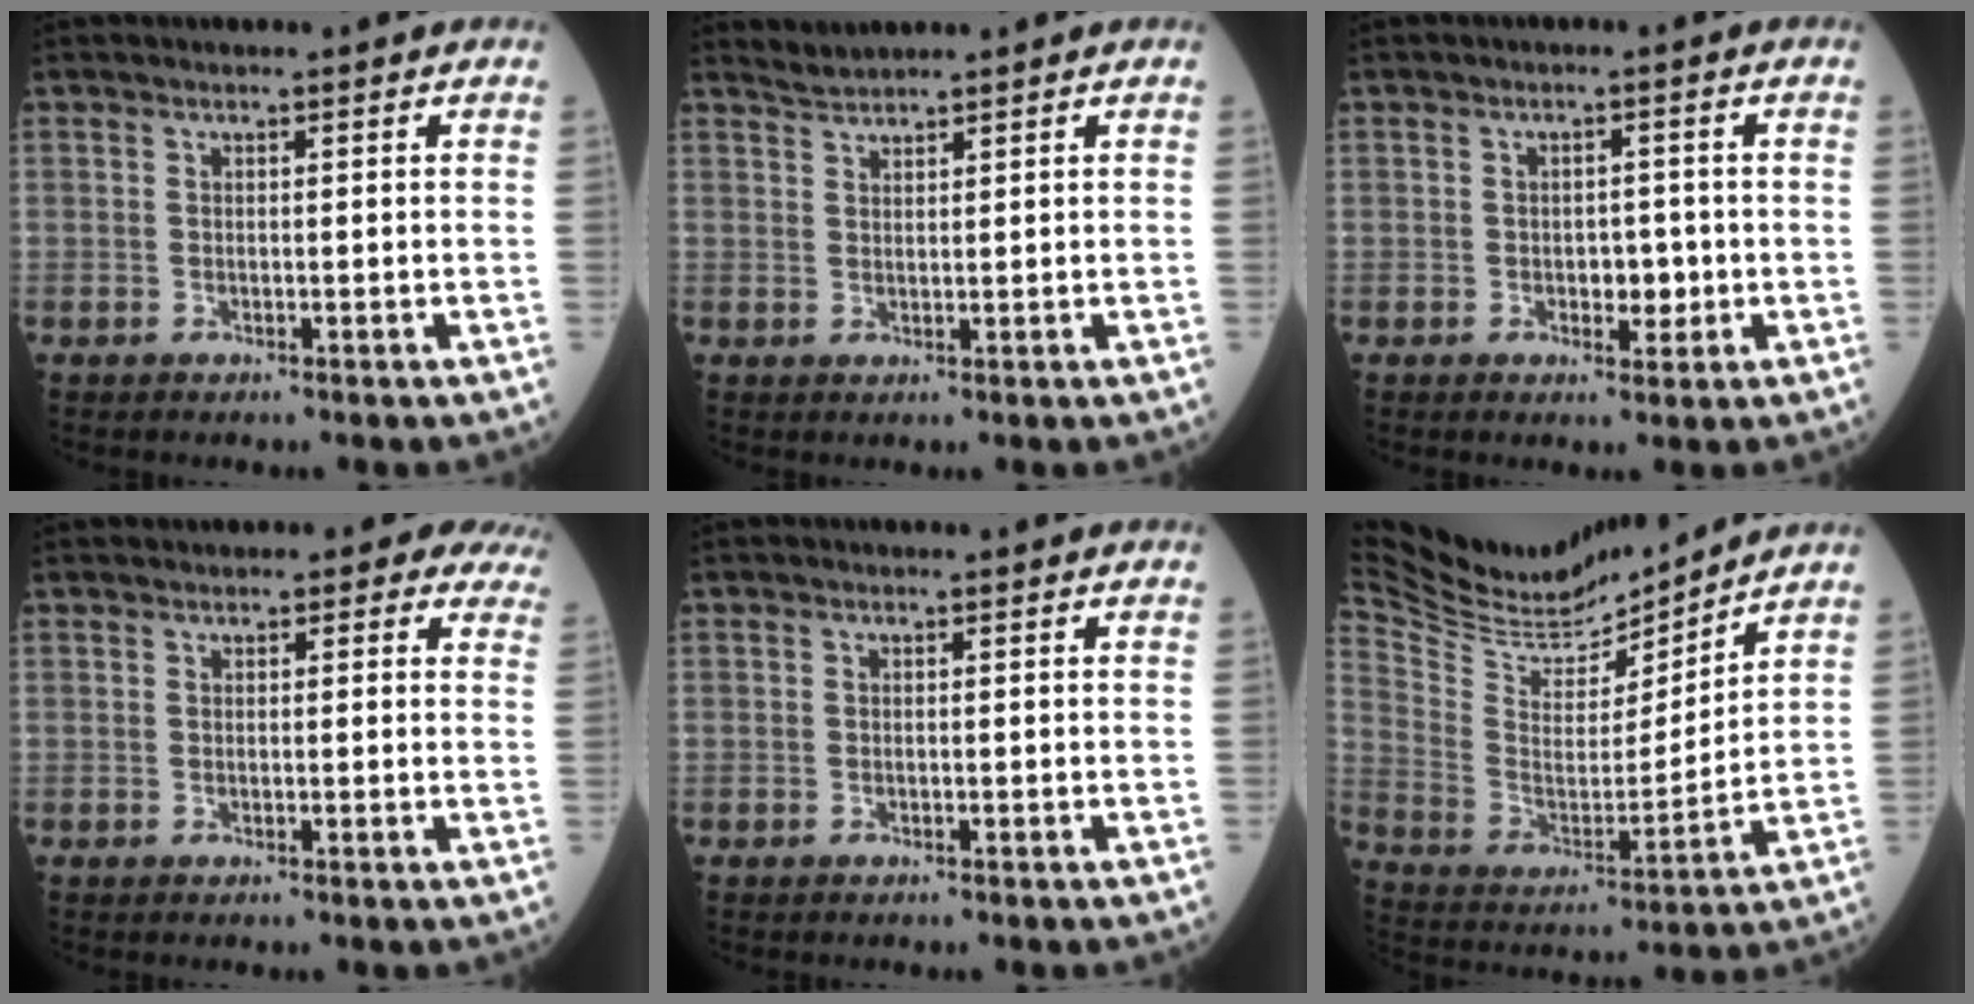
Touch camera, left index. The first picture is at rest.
{"total": 1.8, "force": [1.7, -0.4, -0.4], "torque": [0.000, 0.006, 0.042]}
{"total": 2.8, "force": [-0.7, 1.7, 2.1], "torque": [-0.021, 0.000, -0.009]}
{"total": 5.8, "force": [5.1, 2.3, 1.7], "torque": [0.010, -0.001, 0.035]}
{"total": 0.0}
{"total": 19.5, "force": [18.2, 3.7, 5.9], "torque": [-0.120, -0.009, 0.315]}